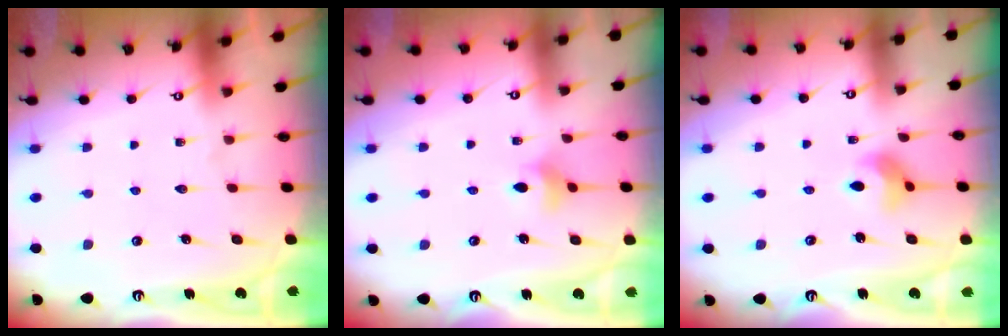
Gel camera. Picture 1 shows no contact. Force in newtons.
{"total": 6.2, "press": 6.1, "slide": 1.0}
{"total": 5.9, "press": 5.9, "slide": 0.6}